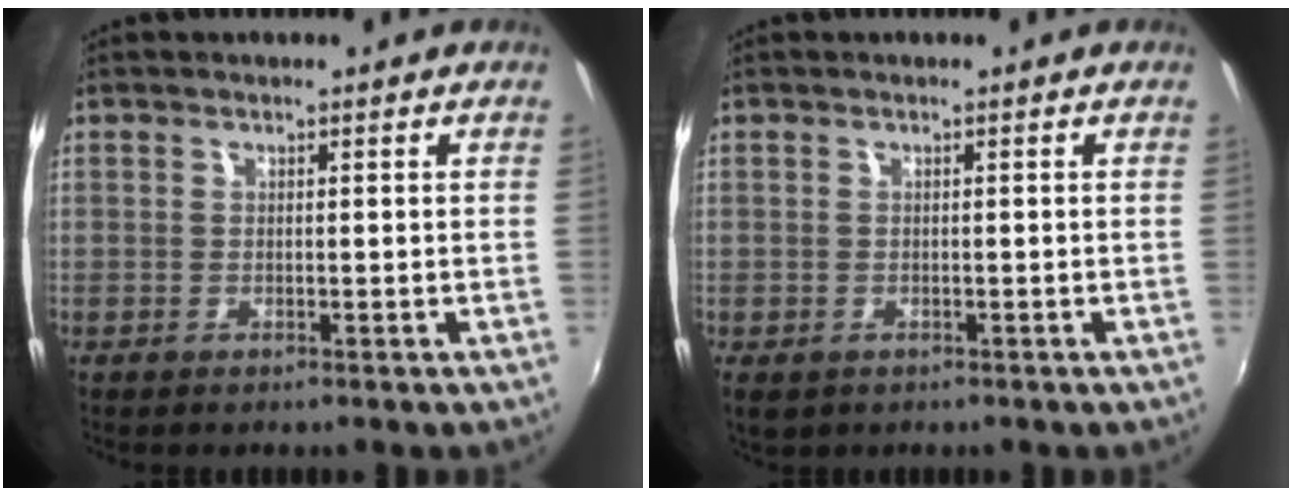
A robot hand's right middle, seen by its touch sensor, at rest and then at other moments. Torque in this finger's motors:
{"motor_torque": [0.51, -0.42, 0.11, 0.02]}